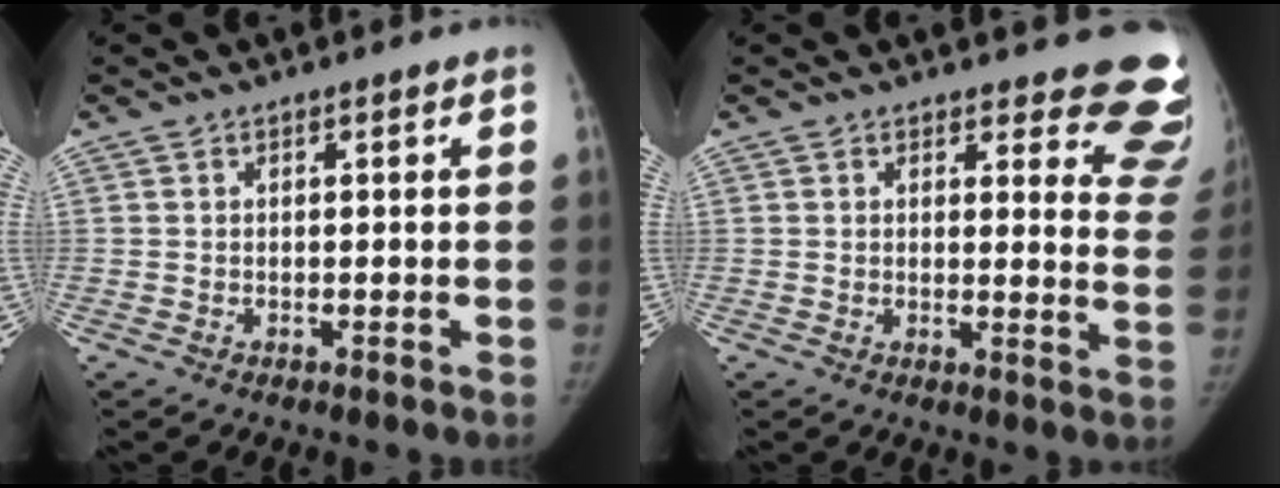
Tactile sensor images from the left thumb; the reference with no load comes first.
{"total": 12.4, "force": [11.2, 3.7, 3.7], "torque": [0.015, -0.098, 0.093]}